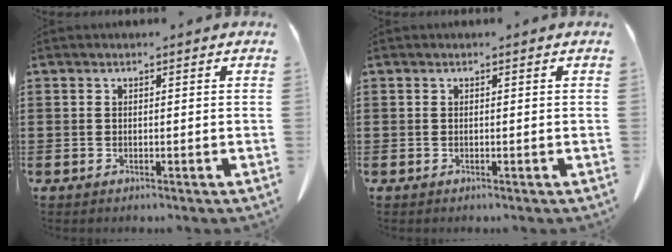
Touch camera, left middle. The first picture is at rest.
{"total": 0.0}